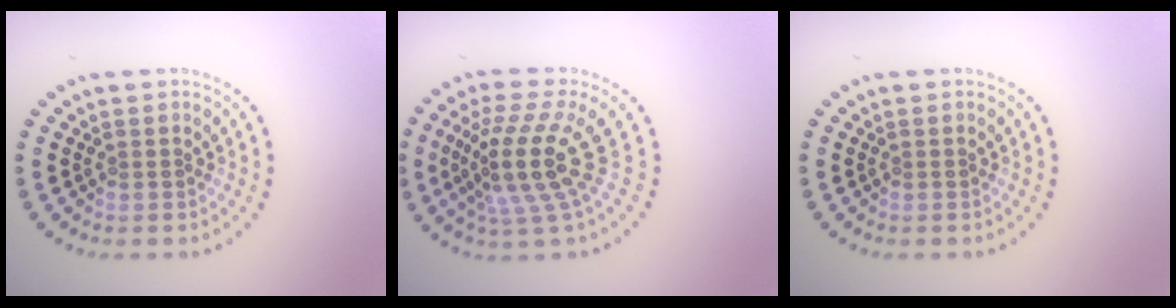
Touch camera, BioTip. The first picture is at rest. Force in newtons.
{"total": 5.4, "press": 3.9, "slide": 3.7}
{"total": 0.0}